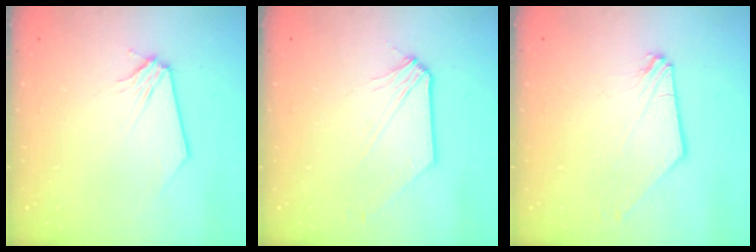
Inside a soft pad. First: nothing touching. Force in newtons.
{"total": 3.3, "press": 3.3, "slide": 0.5}
{"total": 2.5, "press": 2.5, "slide": 0.4}